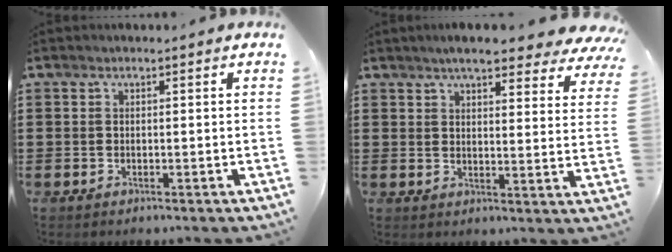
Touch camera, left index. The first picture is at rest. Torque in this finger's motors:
{"motor_torque": [2.14, 0.00, 0.03, -0.17]}